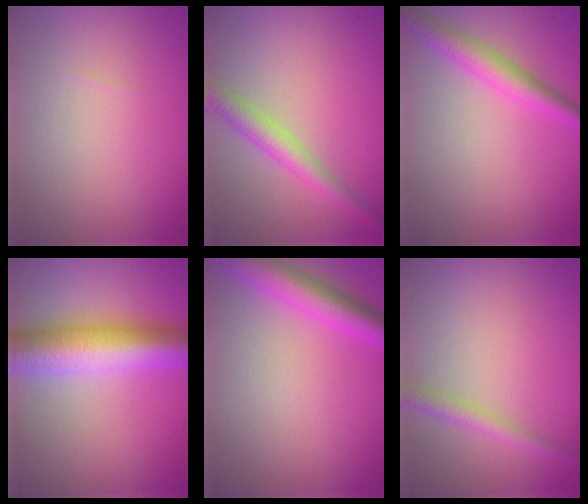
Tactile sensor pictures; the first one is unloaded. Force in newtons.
{"total": 3.3, "press": 3.3, "slide": 0.1}
{"total": 3.8, "press": 3.8, "slide": 0.1}
{"total": 10.1, "press": 10.1, "slide": 0.1}
{"total": 5.1, "press": 5.1, "slide": 0.2}
{"total": 2.2, "press": 2.2, "slide": 0.1}